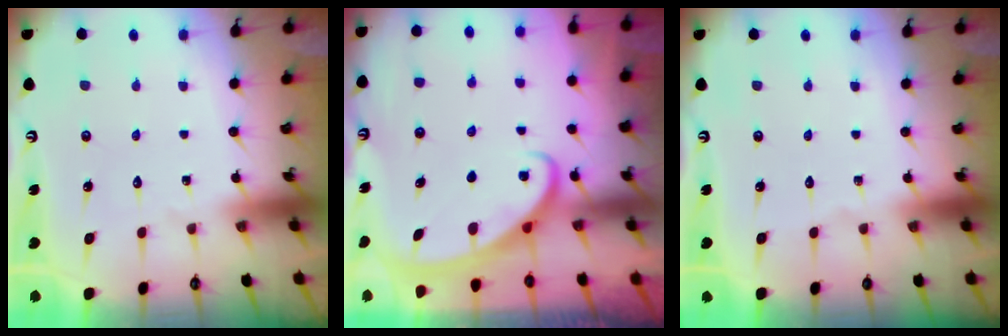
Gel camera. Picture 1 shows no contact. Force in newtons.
{"total": 2.5, "press": 2.5, "slide": 0.3}
{"total": 0.0}